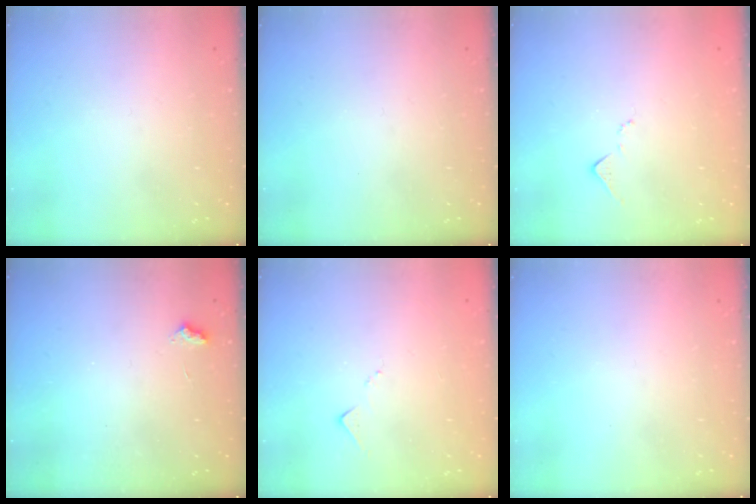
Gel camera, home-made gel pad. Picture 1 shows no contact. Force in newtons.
{"total": 0.0}
{"total": 7.0, "press": 6.9, "slide": 0.9}
{"total": 2.7, "press": 2.7, "slide": 0.4}
{"total": 6.6, "press": 6.6, "slide": 0.2}
{"total": 0.0}